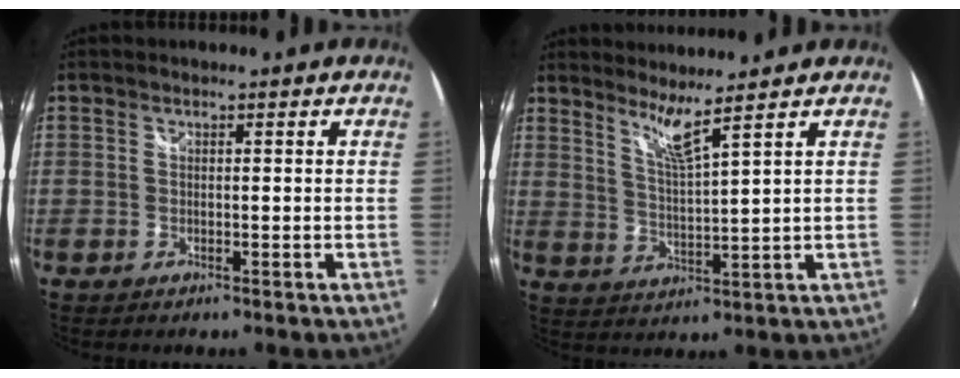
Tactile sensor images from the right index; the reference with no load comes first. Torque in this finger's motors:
{"motor_torque": [-0.13, 0.33, 0.06, 0.06]}